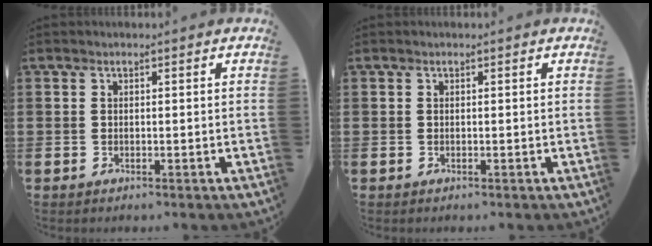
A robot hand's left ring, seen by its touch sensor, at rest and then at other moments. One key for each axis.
{"total": 0.0}